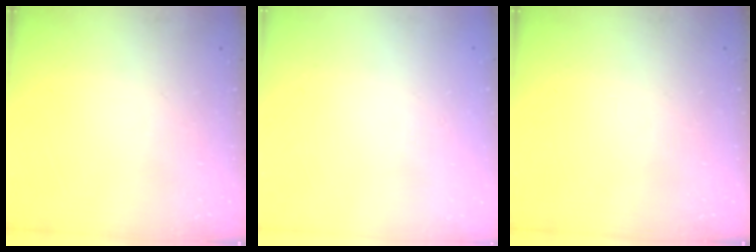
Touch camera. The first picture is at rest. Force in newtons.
{"total": 1.8, "press": 1.8, "slide": 0.2}
{"total": 0.0}